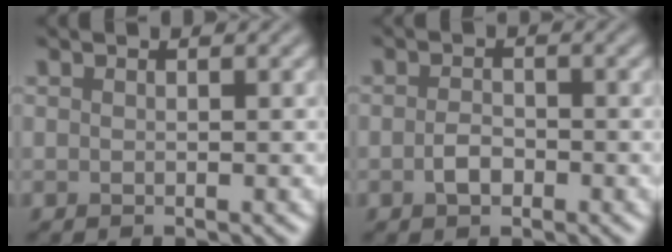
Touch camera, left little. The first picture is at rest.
{"total": 1.7, "force": [-0.8, 1.0, 1.1], "torque": [-0.023, 0.000, -0.022]}